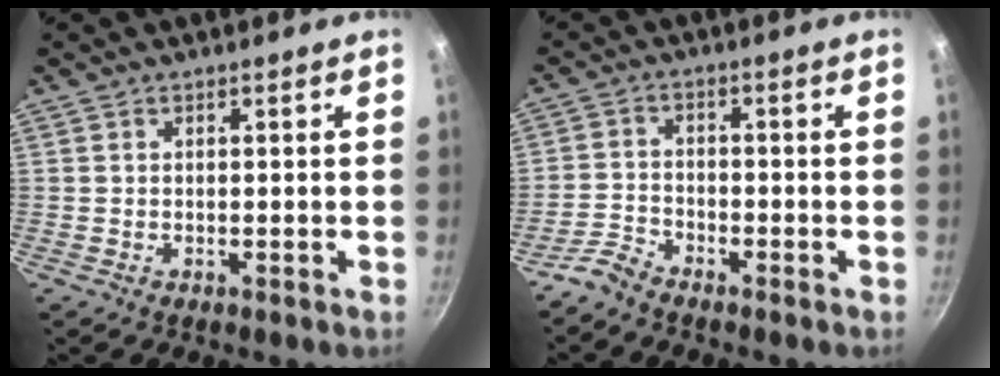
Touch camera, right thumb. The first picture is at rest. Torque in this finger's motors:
{"motor_torque": [0.04, -0.01, -0.32, -0.21, -0.01]}